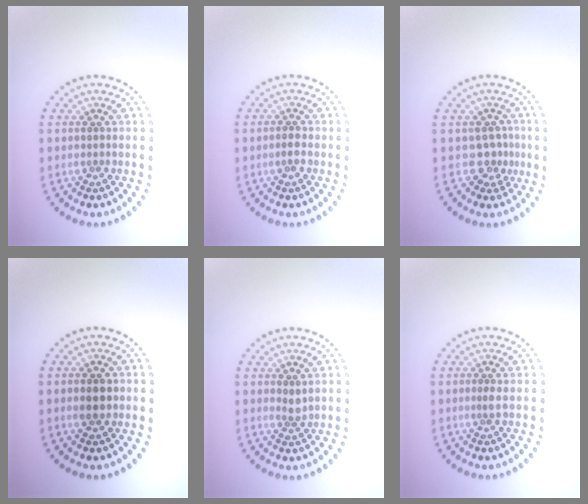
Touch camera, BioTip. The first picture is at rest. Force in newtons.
{"total": 1.0, "press": 1.0, "slide": 0.2}
{"total": 2.2, "press": 1.4, "slide": 1.7}
{"total": 2.3, "press": 2.3, "slide": 0.0}
{"total": 0.9, "press": 0.7, "slide": 0.5}
{"total": 0.9, "press": 0.5, "slide": 0.7}